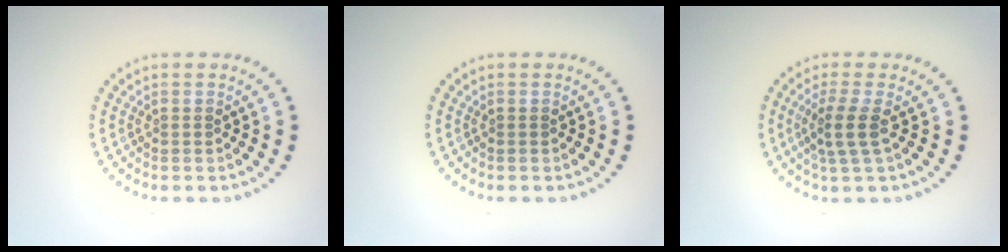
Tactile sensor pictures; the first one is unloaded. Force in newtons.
{"total": 0.0}
{"total": 2.6, "press": 2.0, "slide": 1.6}